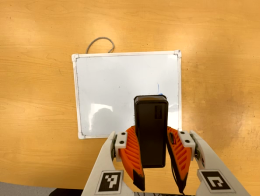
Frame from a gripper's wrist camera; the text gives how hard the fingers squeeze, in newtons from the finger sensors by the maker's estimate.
{"total": 9.2, "left": 7.9, "right": 10.5}